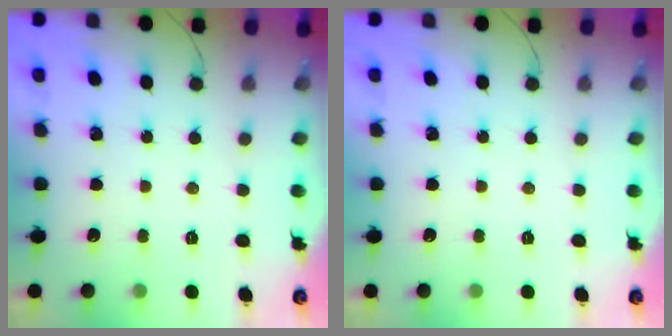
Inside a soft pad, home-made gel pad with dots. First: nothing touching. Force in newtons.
{"total": 0.0}